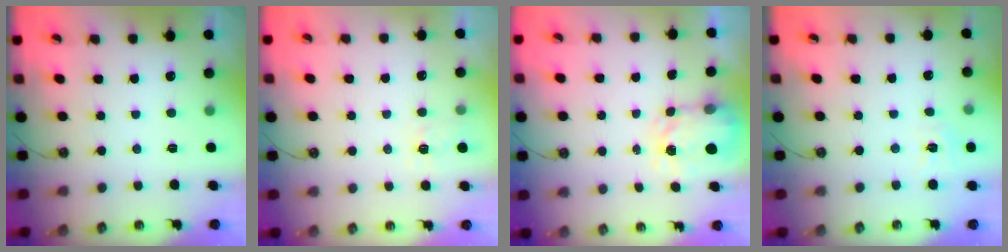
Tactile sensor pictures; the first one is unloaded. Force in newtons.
{"total": 3.2, "press": 3.2, "slide": 0.4}
{"total": 4.0, "press": 3.9, "slide": 0.5}
{"total": 6.1, "press": 6.0, "slide": 0.6}